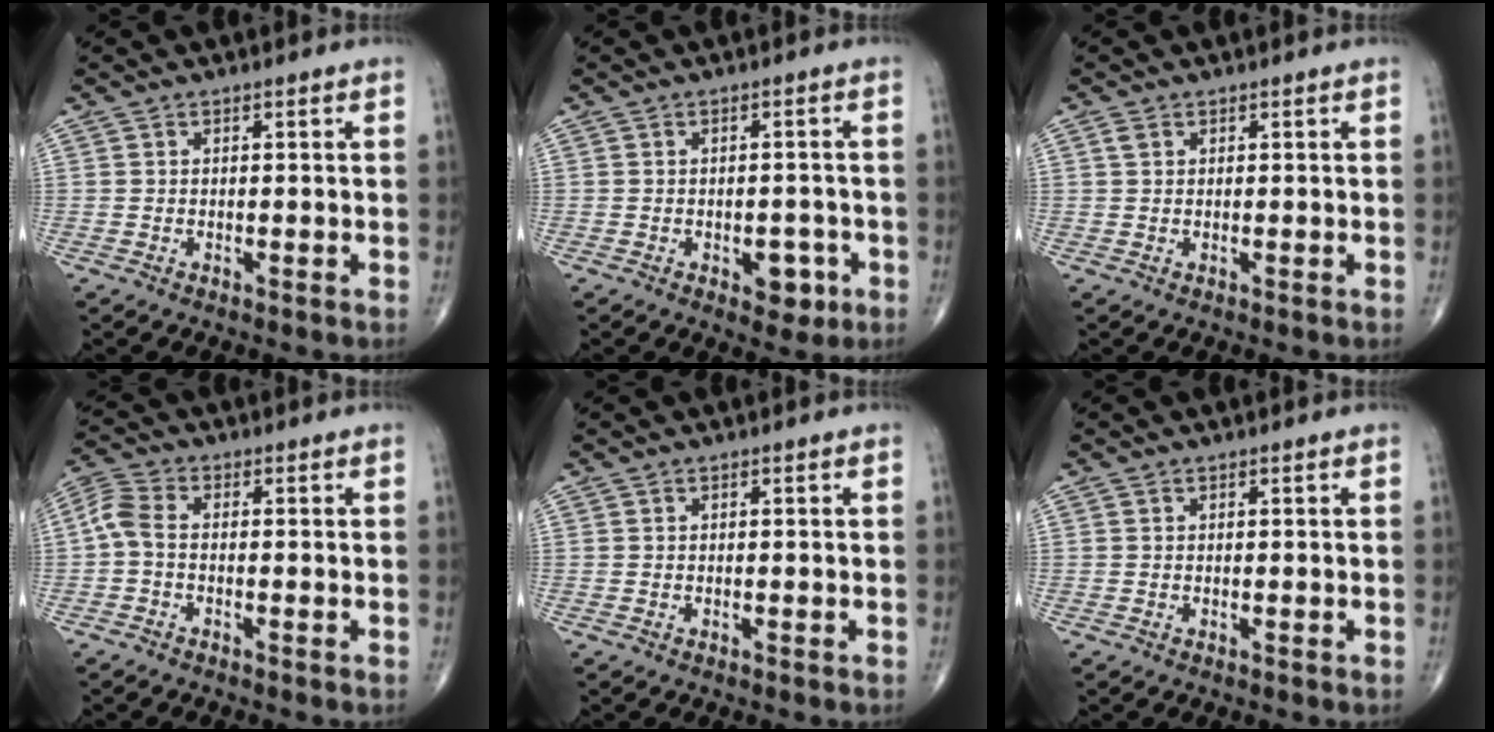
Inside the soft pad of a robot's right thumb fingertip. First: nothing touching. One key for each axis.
{"total": 4.8, "fx": -2.0, "fy": 2.8, "fz": 3.4, "tx": -0.020, "ty": 0.007, "tz": -0.021}
{"total": 1.1, "fx": 0.5, "fy": 0.7, "fz": 0.6, "tx": -0.013, "ty": 0.005, "tz": 0.010}
{"total": 4.7, "fx": -0.8, "fy": 2.6, "fz": 3.8, "tx": -0.091, "ty": 0.015, "tz": -0.028}
{"total": 0.0}
{"total": 0.0}